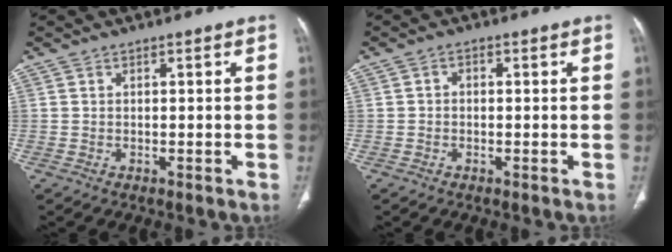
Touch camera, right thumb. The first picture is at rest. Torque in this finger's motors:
{"motor_torque": [-0.61, 0.07, 0.25, 0.31, 0.08]}